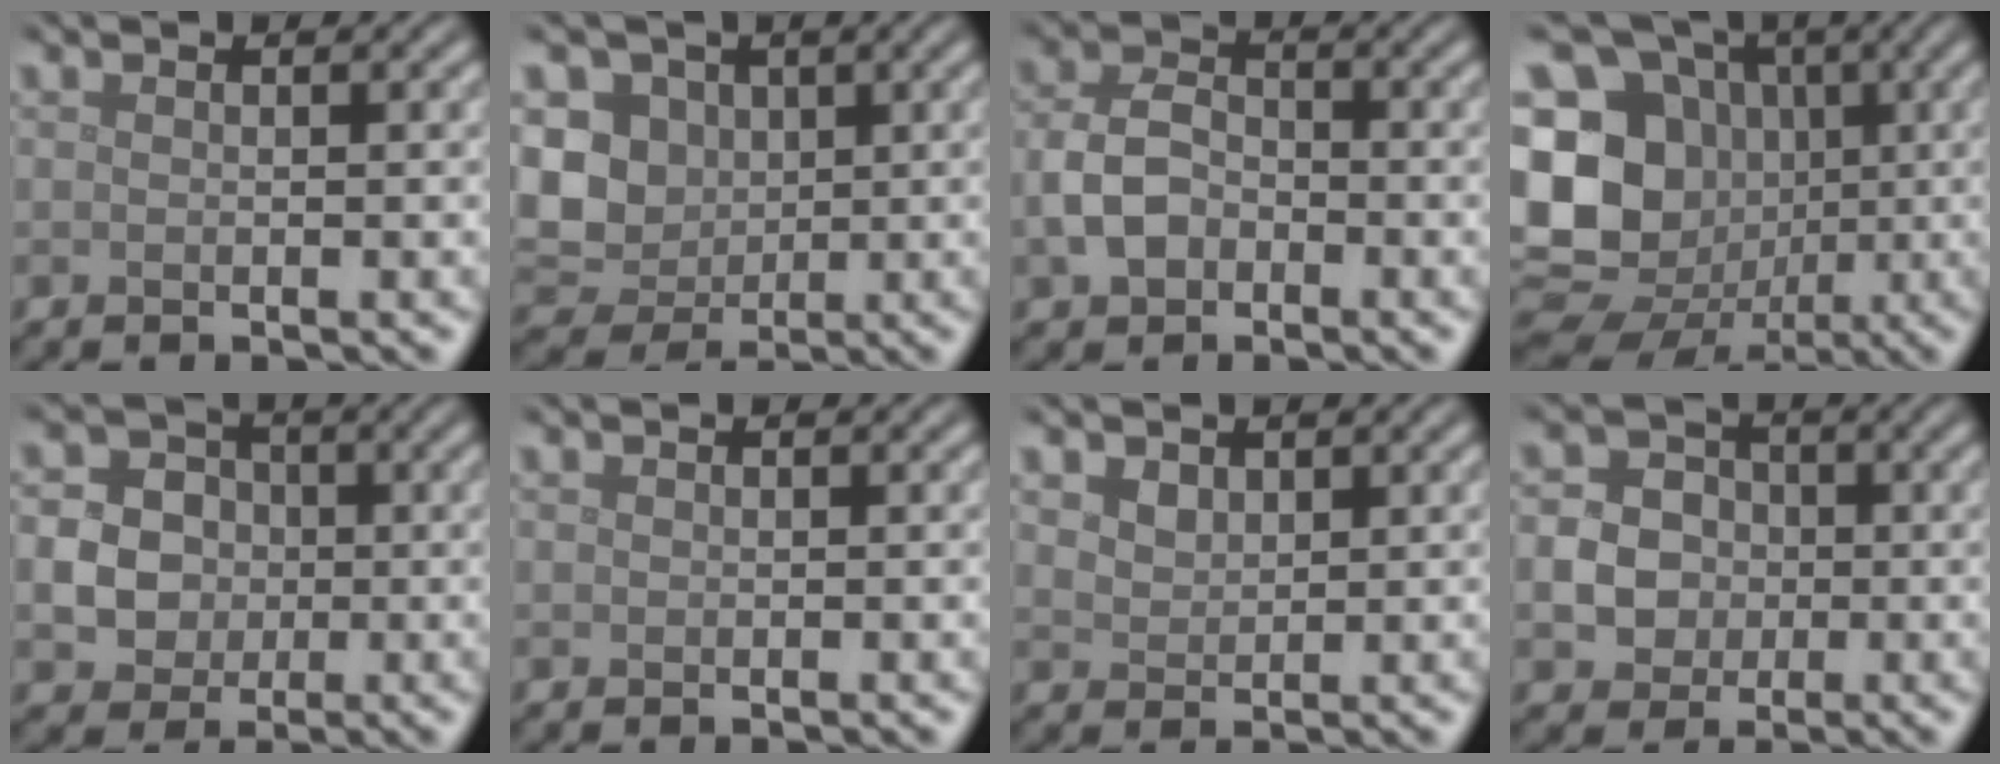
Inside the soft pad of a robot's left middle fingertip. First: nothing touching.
{"total": 7.4, "force": [0.9, 6.3, 3.7], "torque": [-0.084, 0.002, 0.003]}
{"total": 3.9, "force": [-1.3, 2.8, 2.4], "torque": [-0.052, 0.003, -0.031]}
{"total": 20.9, "force": [-2.1, 19.1, 8.2], "torque": [-0.201, 0.013, -0.065]}
{"total": 5.3, "force": [-0.5, 4.8, 2.0], "torque": [-0.023, 0.012, -0.024]}
{"total": 0.0}
{"total": 1.7, "force": [1.1, 1.1, 0.6], "torque": [-0.015, -0.005, 0.026]}
{"total": 4.4, "force": [-0.7, 4.0, 1.7], "torque": [-0.010, 0.005, -0.023]}